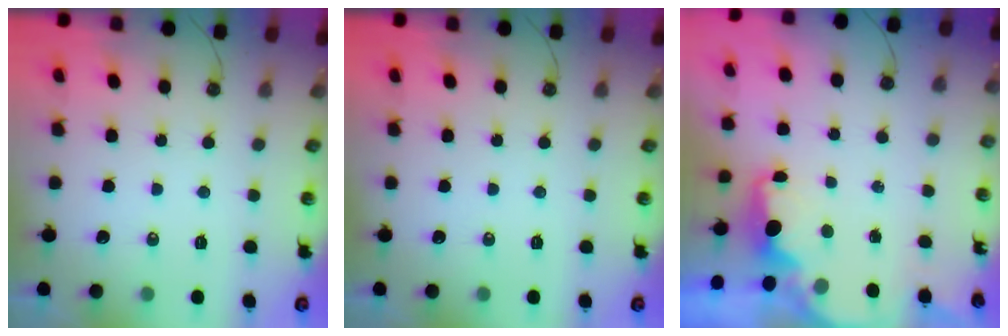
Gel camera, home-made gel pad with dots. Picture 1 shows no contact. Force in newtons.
{"total": 0.0}
{"total": 2.1, "press": 2.0, "slide": 0.5}